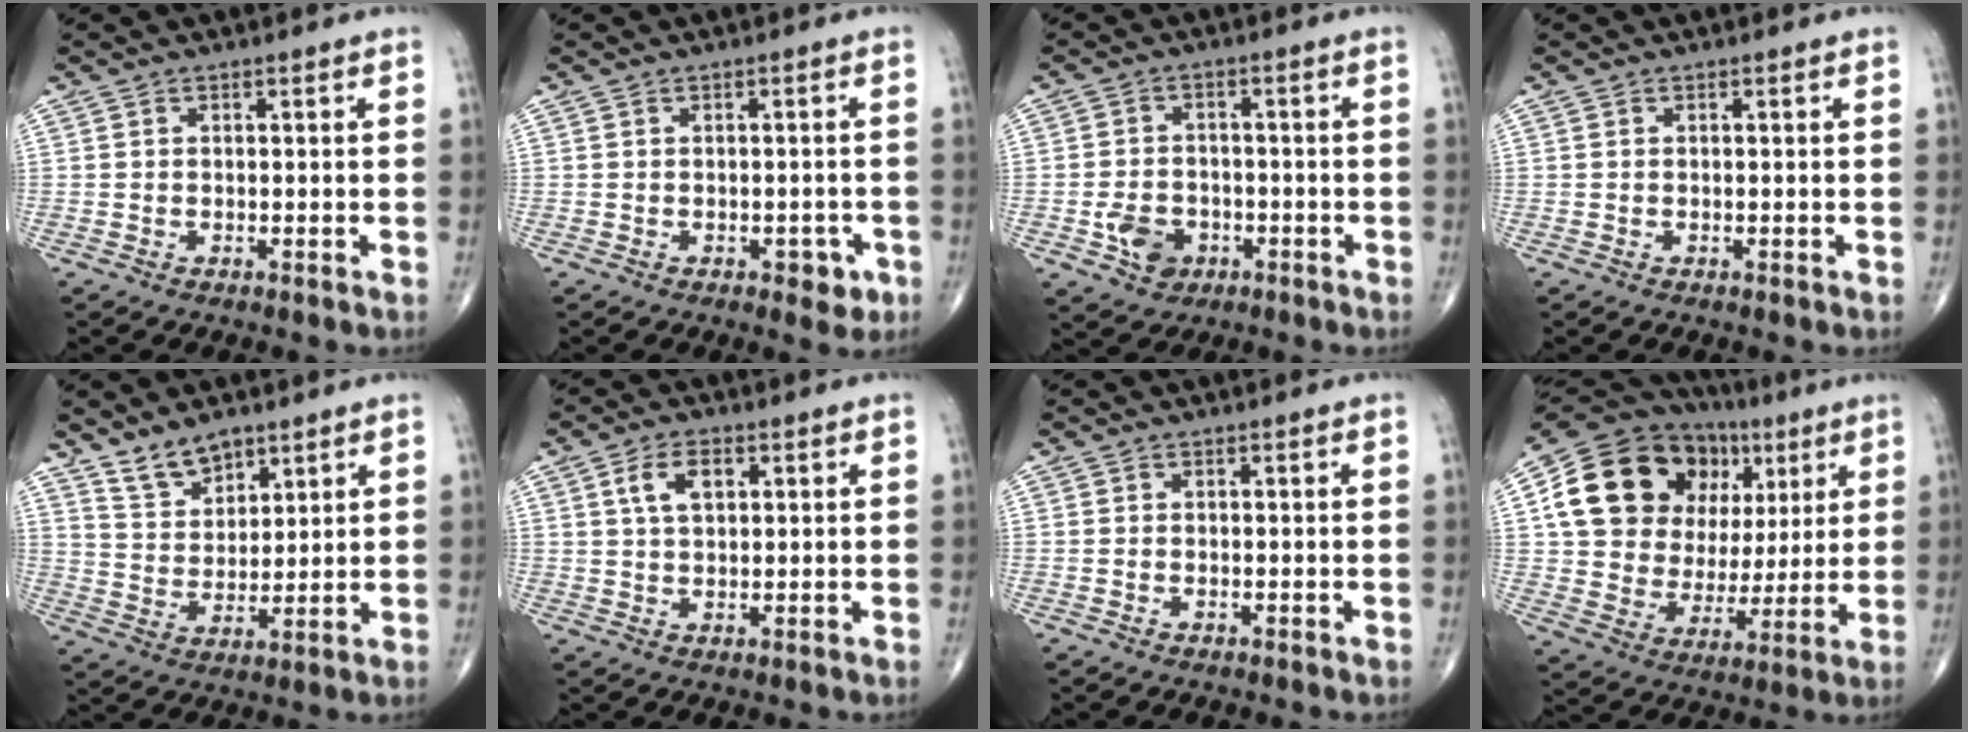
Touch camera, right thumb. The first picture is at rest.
{"total": 3.2, "force": [-1.4, 1.9, 2.2], "torque": [-0.004, 0.006, -0.016]}
{"total": 6.0, "force": [-2.3, 4.7, 3.0], "torque": [-0.033, 0.014, -0.036]}
{"total": 0.0}
{"total": 7.5, "force": [5.7, 3.8, 2.9], "torque": [-0.029, -0.040, 0.113]}
{"total": 5.4, "force": [1.9, 3.1, 4.0], "torque": [-0.066, 0.001, 0.035]}
{"total": 0.0}
{"total": 24.1, "force": [7.4, 18.5, 13.5], "torque": [-0.191, 0.025, 0.135]}